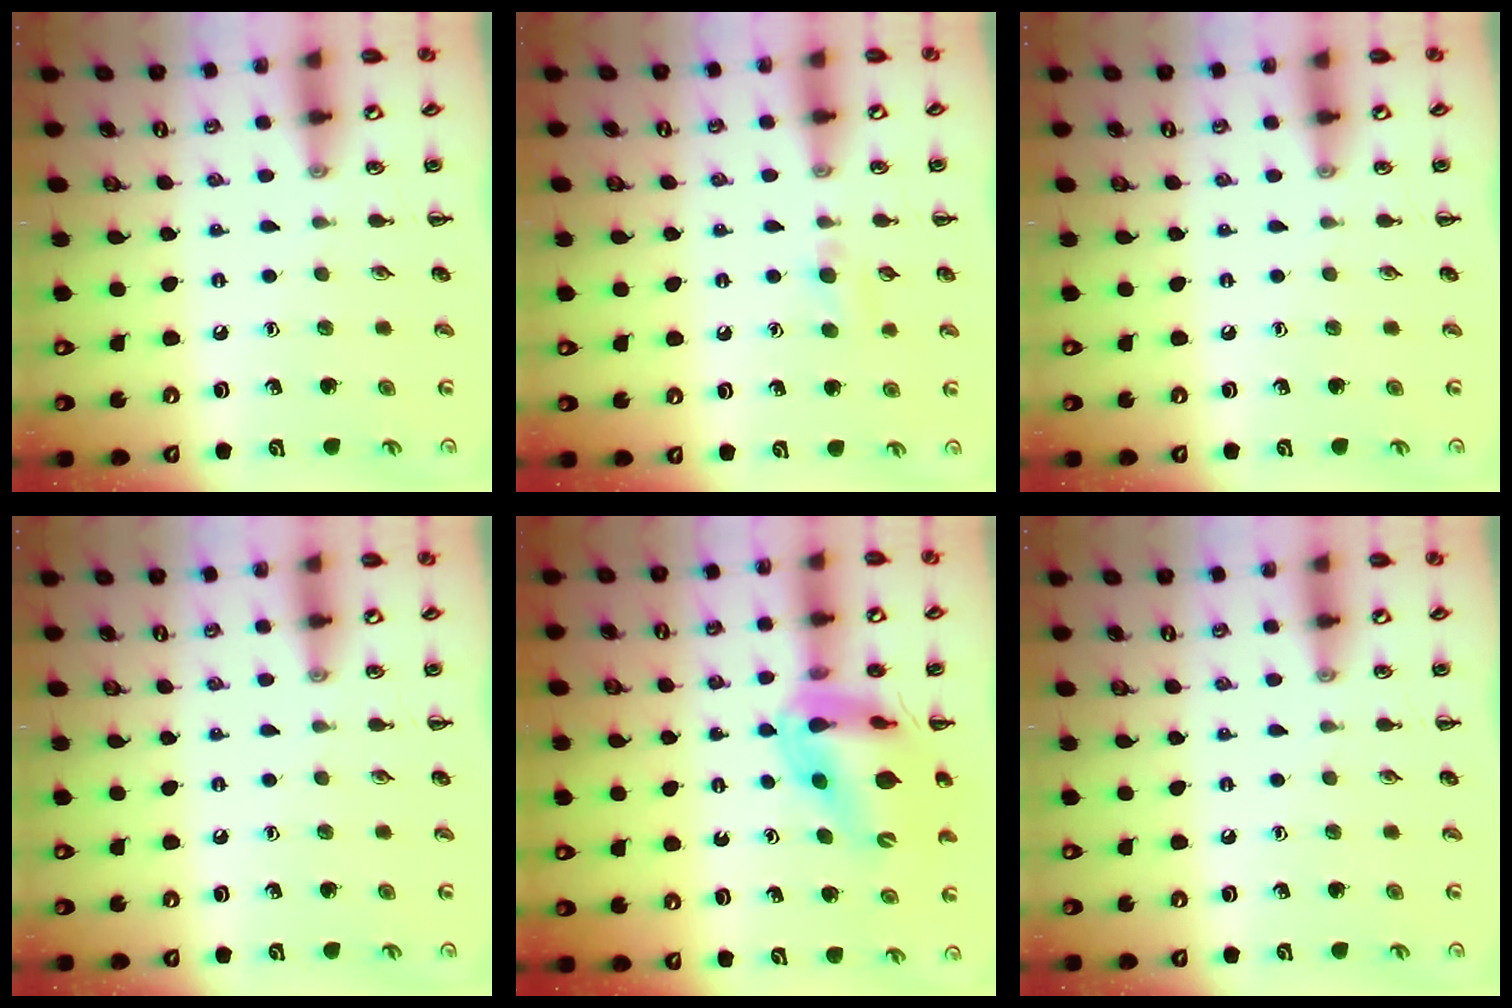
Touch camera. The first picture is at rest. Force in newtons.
{"total": 4.4, "press": 4.1, "slide": 1.6}
{"total": 0.0}
{"total": 0.0}
{"total": 12.8, "press": 12.2, "slide": 3.6}
{"total": 0.0}